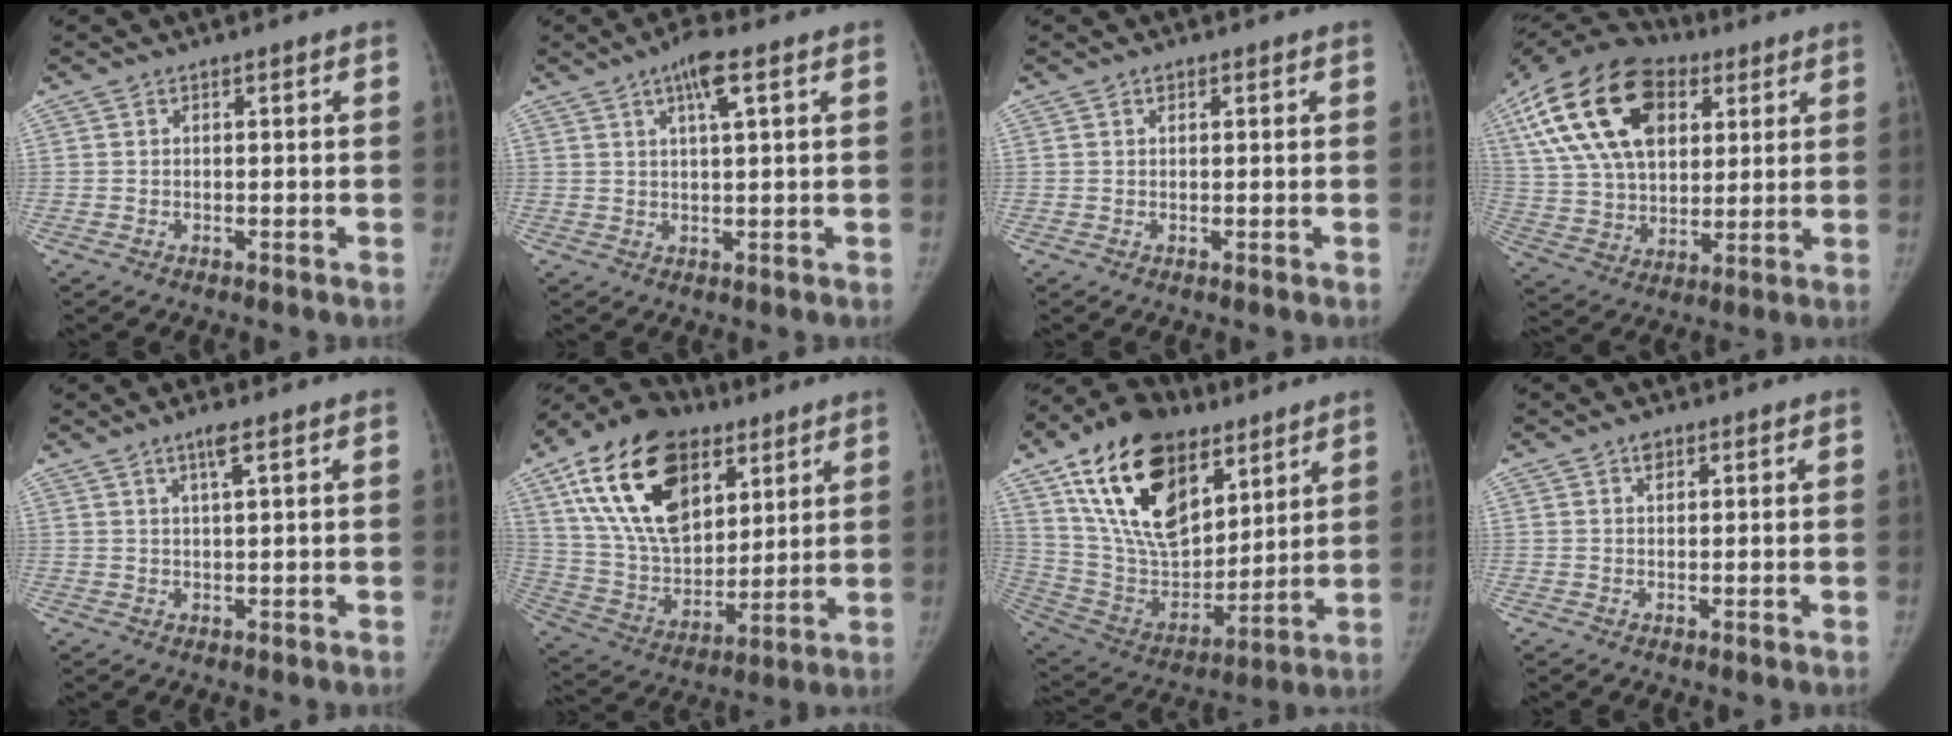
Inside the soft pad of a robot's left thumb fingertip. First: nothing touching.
{"total": 5.4, "force": [2.5, 0.9, 4.7], "torque": [-0.085, -0.002, 0.044]}
{"total": 0.7, "force": [0.5, 0.5, 0.4], "torque": [-0.002, -0.002, 0.006]}
{"total": 25.6, "force": [9.8, 15.8, 17.6], "torque": [-0.332, 0.010, 0.170]}
{"total": 3.0, "force": [1.7, 0.1, 2.4], "torque": [-0.050, -0.004, 0.035]}
{"total": 26.2, "force": [12.3, 15.6, 17.1], "torque": [-0.299, -0.022, 0.218]}
{"total": 27.0, "force": [14.1, 15.3, 17.2], "torque": [-0.291, -0.032, 0.256]}
{"total": 1.9, "force": [1.1, 1.2, 1.0], "torque": [-0.006, -0.004, 0.016]}